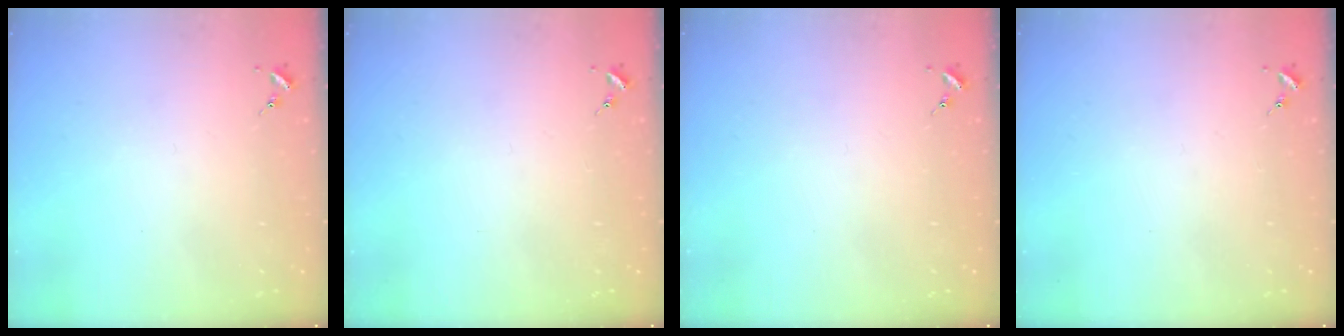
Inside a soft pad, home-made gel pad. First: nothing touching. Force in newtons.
{"total": 0.0}
{"total": 0.0}
{"total": 0.0}